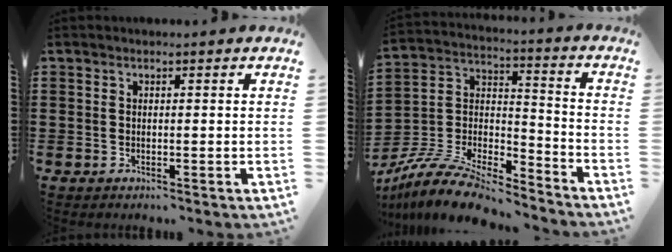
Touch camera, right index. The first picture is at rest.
{"total": 10.3, "force": [-9.2, 2.4, 3.9], "torque": [-0.085, 0.014, -0.186]}